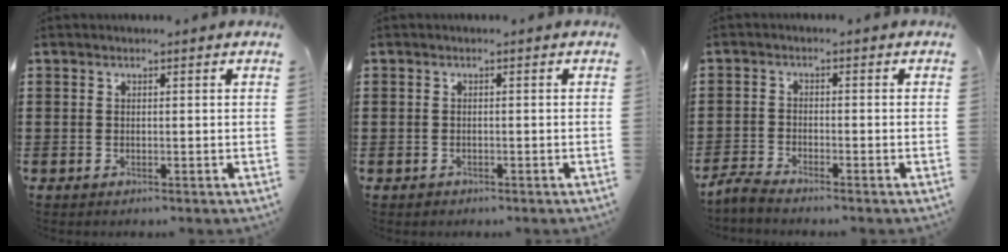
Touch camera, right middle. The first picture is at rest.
{"total": 0.7, "force": [-0.5, 0.5, 0.0], "torque": [0.000, 0.004, -0.012]}
{"total": 2.6, "force": [-2.5, 0.2, 0.8], "torque": [-0.037, -0.003, -0.057]}